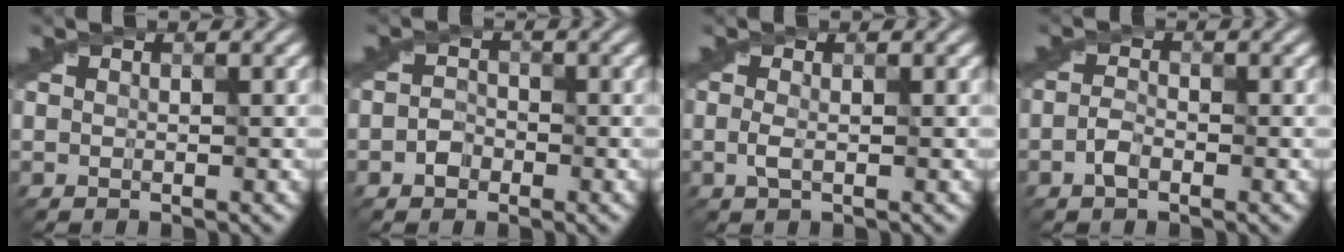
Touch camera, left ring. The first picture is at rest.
{"total": 1.4, "force": [-0.7, 1.1, 0.4], "torque": [-0.005, 0.006, -0.016]}
{"total": 1.0, "force": [-0.1, 0.4, 1.0], "torque": [-0.024, 0.000, -0.007]}
{"total": 1.3, "force": [-0.7, 0.7, 0.9], "torque": [-0.020, 0.004, -0.018]}